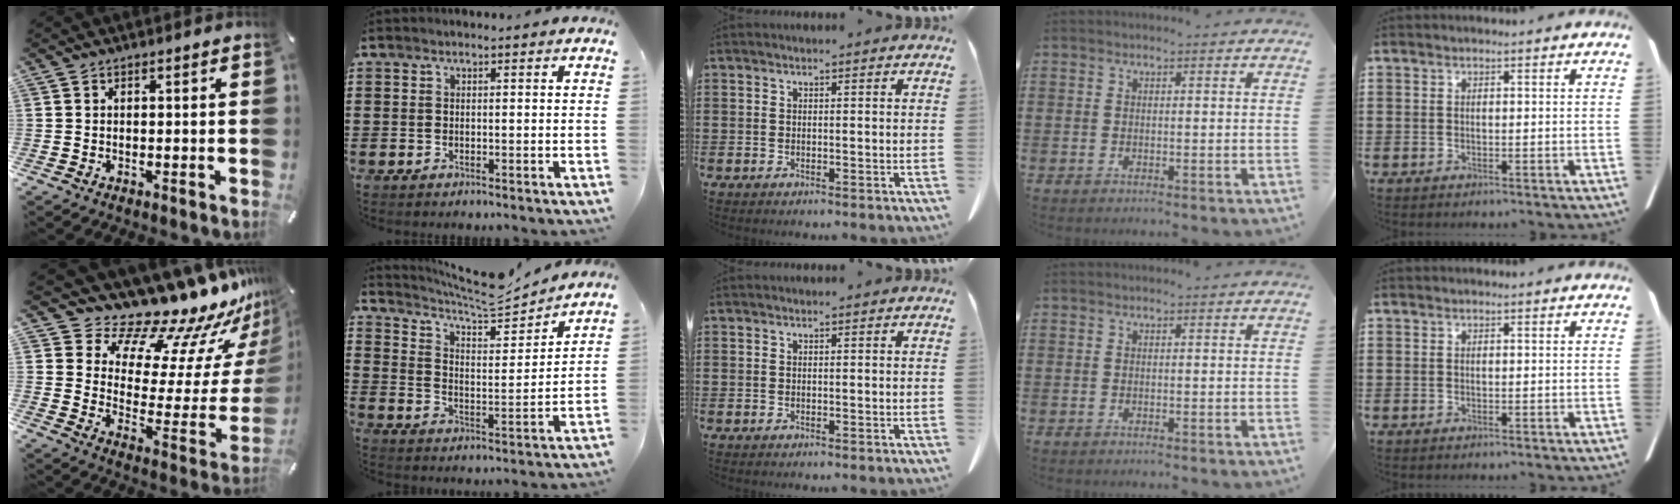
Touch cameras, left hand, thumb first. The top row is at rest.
{"thumb": {"total": 17.4, "force": [15.9, 5.1, 4.6], "torque": [-0.077, -0.153, 0.262]}, "index": {"total": 7.1, "force": [6.6, 0.9, 2.6], "torque": [-0.077, -0.044, 0.110]}}